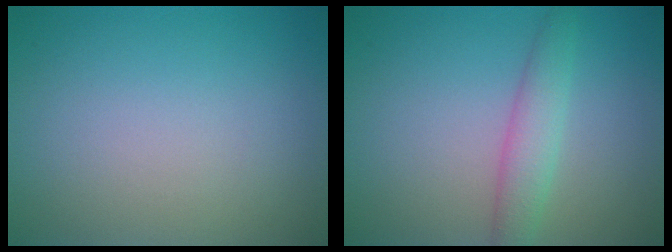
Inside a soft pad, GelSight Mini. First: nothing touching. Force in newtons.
{"total": 2.7, "press": 2.7, "slide": 0.1}